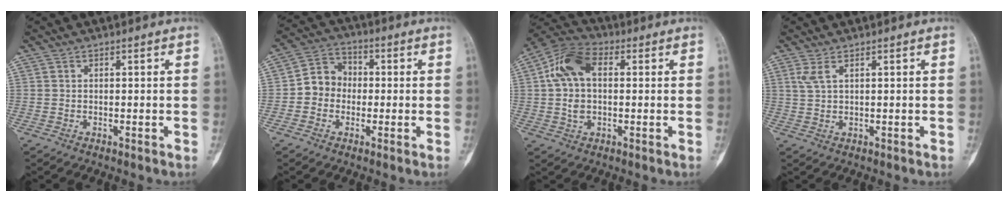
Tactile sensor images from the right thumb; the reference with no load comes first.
{"total": 7.1, "force": [-1.0, 6.4, 3.0], "torque": [-0.023, 0.027, -0.034]}
{"total": 10.9, "force": [1.2, 6.9, 8.3], "torque": [-0.161, 0.024, 0.015]}
{"total": 2.3, "force": [1.1, 0.6, 1.9], "torque": [-0.052, 0.002, 0.031]}